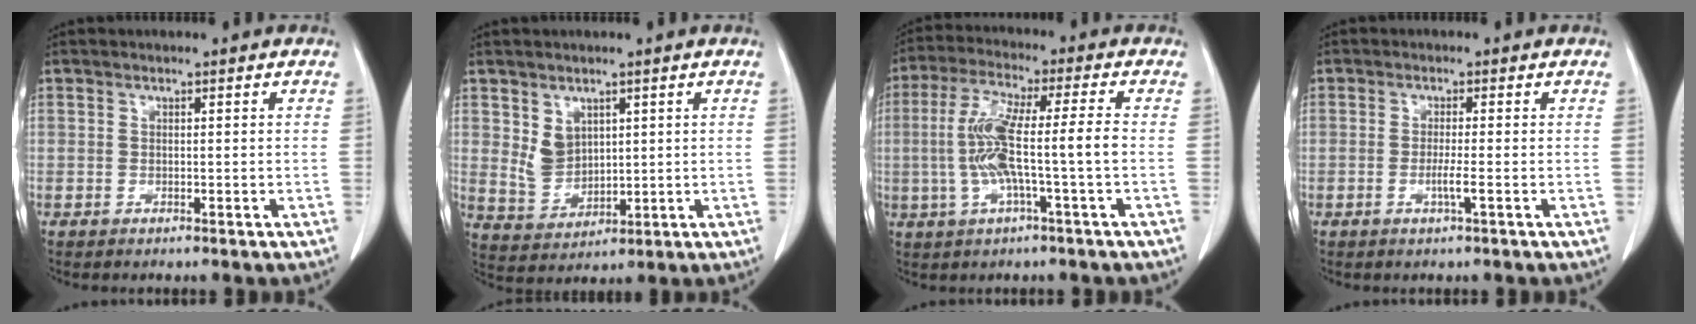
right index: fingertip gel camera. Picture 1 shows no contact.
{"total": 5.3, "force": [2.1, 3.8, 2.9], "torque": [-0.064, 0.005, 0.059]}
{"total": 10.1, "force": [-1.3, 0.4, 10.0], "torque": [-0.200, 0.019, -0.026]}
{"total": 2.1, "force": [-0.6, -0.3, 2.0], "torque": [-0.037, -0.001, -0.011]}